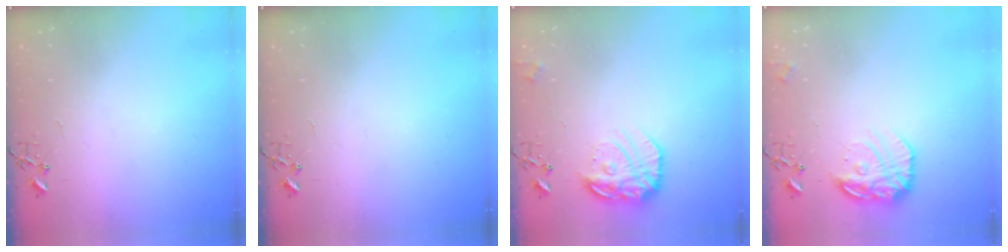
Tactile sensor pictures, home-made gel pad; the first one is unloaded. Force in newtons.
{"total": 0.0}
{"total": 17.1, "press": 17.0, "slide": 1.2}
{"total": 16.4, "press": 16.3, "slide": 1.3}